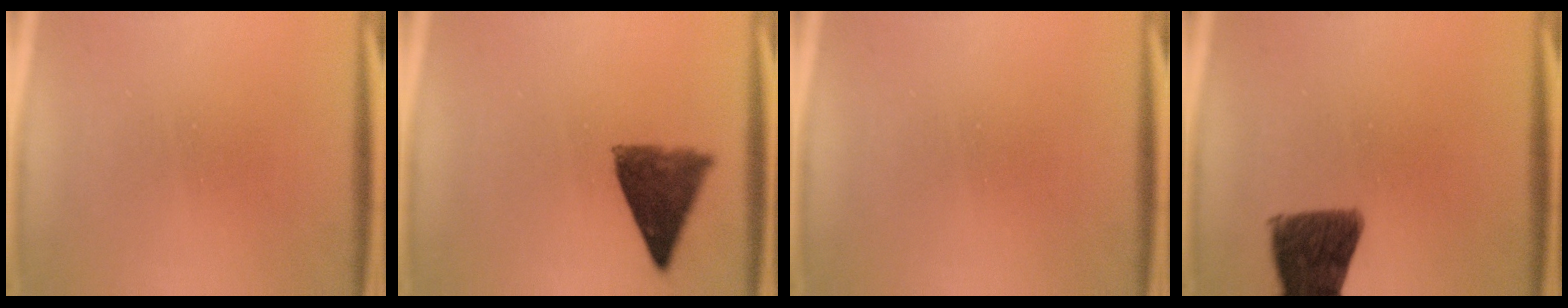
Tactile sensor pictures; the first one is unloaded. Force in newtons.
{"total": 7.2}
{"total": 0.0}
{"total": 10.9}